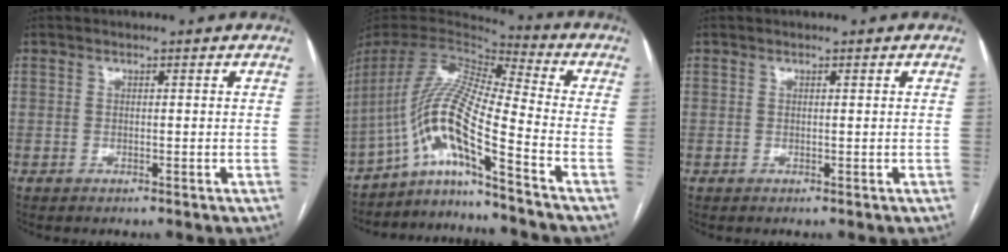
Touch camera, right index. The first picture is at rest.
{"total": 14.1, "force": [-9.1, -1.0, 10.7], "torque": [-0.218, 0.014, -0.170]}
{"total": 0.0}